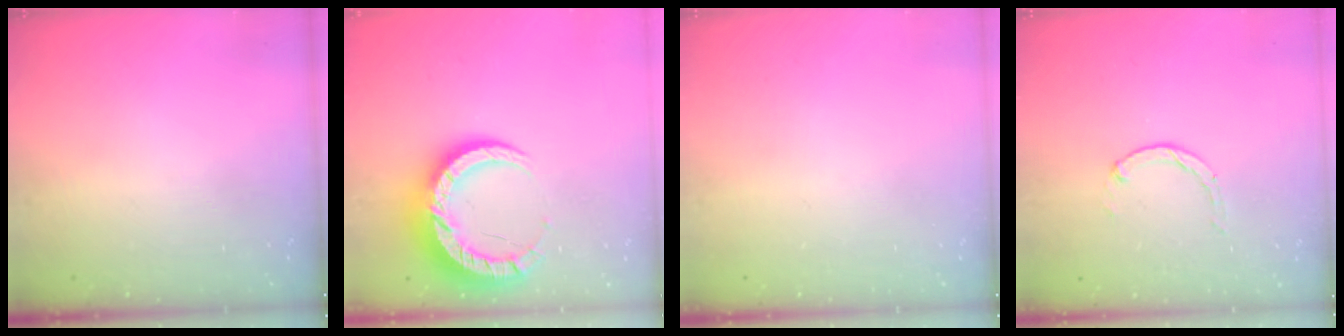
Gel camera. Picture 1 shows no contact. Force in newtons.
{"total": 12.7, "press": 12.7, "slide": 0.8}
{"total": 0.0}
{"total": 0.8, "press": 0.7, "slide": 0.2}